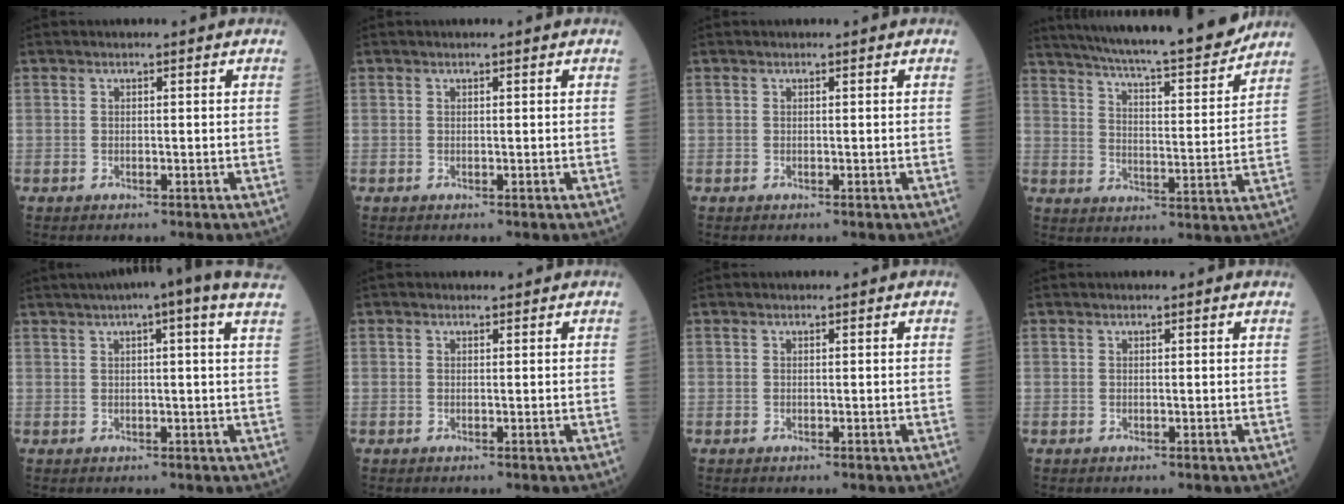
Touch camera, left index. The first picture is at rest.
{"total": 0.5, "force": [0.5, 0.2, 0.2], "torque": [-0.006, 0.008, 0.008]}
{"total": 0.0}
{"total": 21.8, "force": [19.2, 2.0, 10.0], "torque": [-0.168, -0.010, 0.276]}
{"total": 11.8, "force": [8.7, 0.3, 8.0], "torque": [-0.123, 0.039, 0.103]}
{"total": 7.7, "force": [6.7, 0.9, 3.6], "torque": [-0.057, 0.037, 0.115]}
{"total": 0.0}
{"total": 0.7, "force": [0.6, 0.3, 0.2], "torque": [-0.008, 0.008, 0.009]}